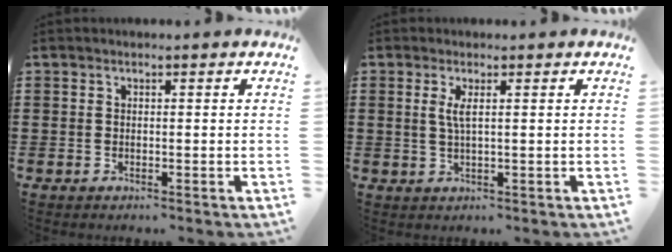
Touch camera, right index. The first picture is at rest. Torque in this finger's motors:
{"motor_torque": [0.57, 0.26, 0.23, 0.07]}